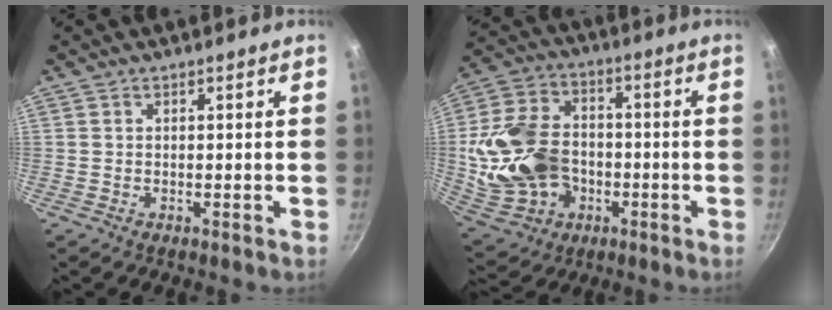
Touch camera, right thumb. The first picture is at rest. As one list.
[{"total": 19.2, "force": [-2.4, 14.5, 12.3], "torque": [-0.235, 0.031, -0.030]}]